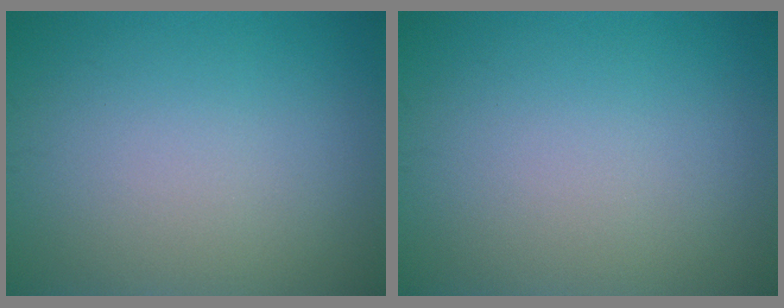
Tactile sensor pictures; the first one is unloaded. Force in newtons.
{"total": 0.0}